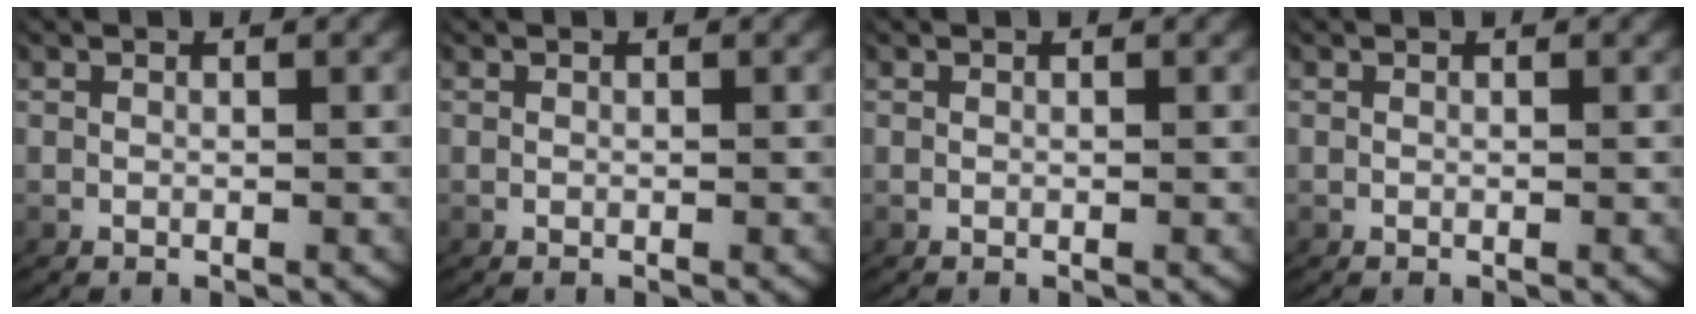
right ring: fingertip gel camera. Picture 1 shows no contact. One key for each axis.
{"total": 0.0}
{"total": 0.0}
{"total": 0.0}